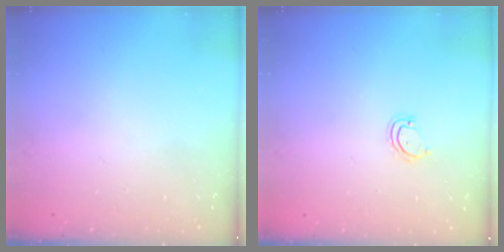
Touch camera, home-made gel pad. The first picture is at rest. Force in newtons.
{"total": 2.8, "press": 2.8, "slide": 0.3}